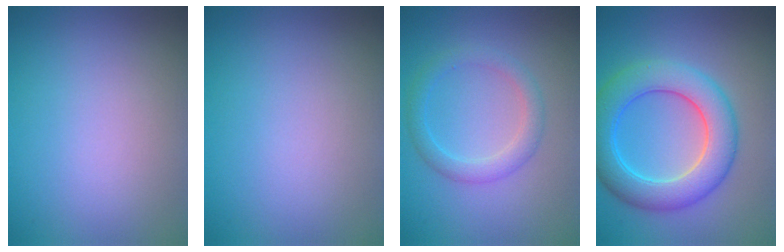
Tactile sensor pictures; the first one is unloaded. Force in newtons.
{"total": 0.0}
{"total": 2.4, "press": 2.4, "slide": 0.2}
{"total": 7.0, "press": 7.0, "slide": 0.3}